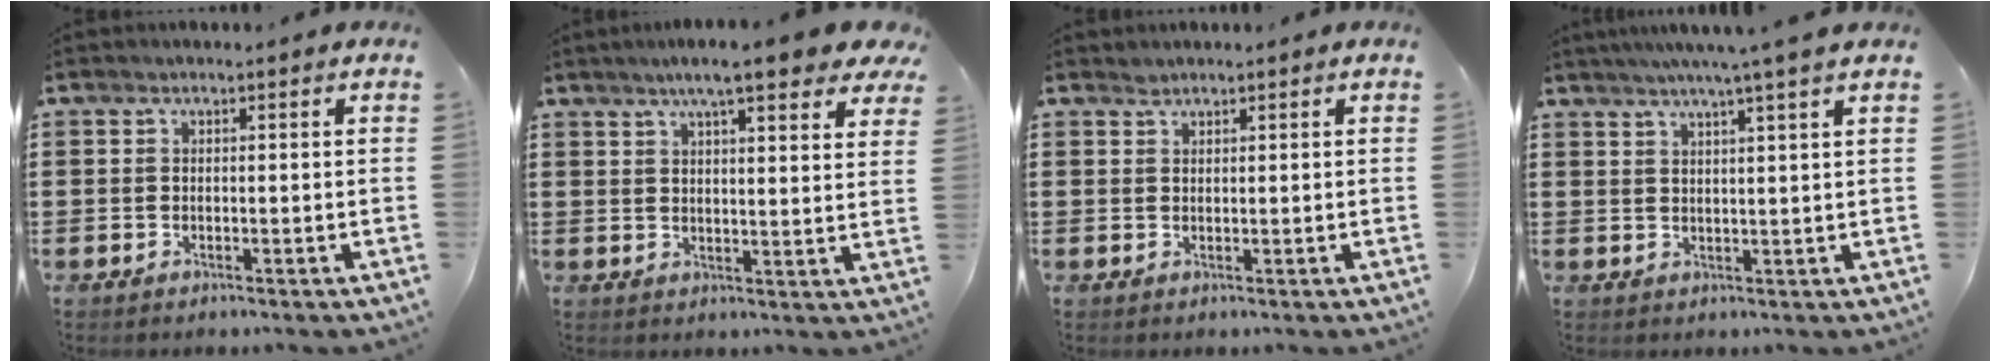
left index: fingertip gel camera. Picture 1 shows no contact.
{"total": 7.8, "force": [6.2, 0.9, 4.6], "torque": [-0.091, -0.014, 0.107]}
{"total": 0.9, "force": [0.9, 0.2, 0.1], "torque": [-0.004, 0.000, 0.018]}
{"total": 4.1, "force": [3.1, -1.0, 2.5], "torque": [-0.055, -0.009, 0.052]}